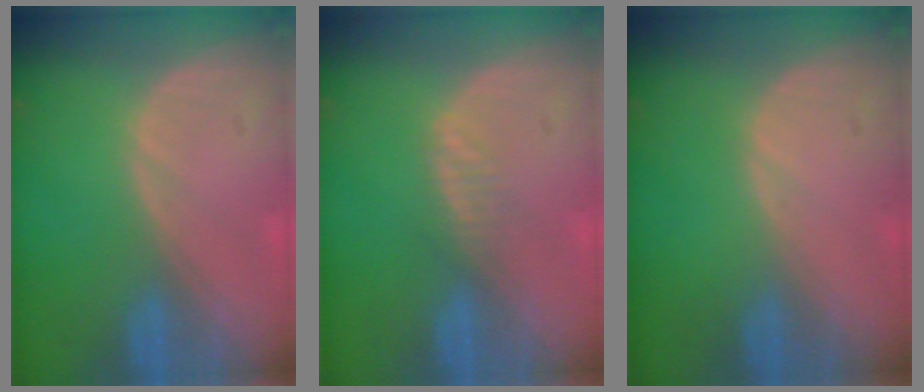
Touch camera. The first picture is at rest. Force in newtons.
{"total": 1.6, "press": 1.6, "slide": 0.1}
{"total": 0.0}